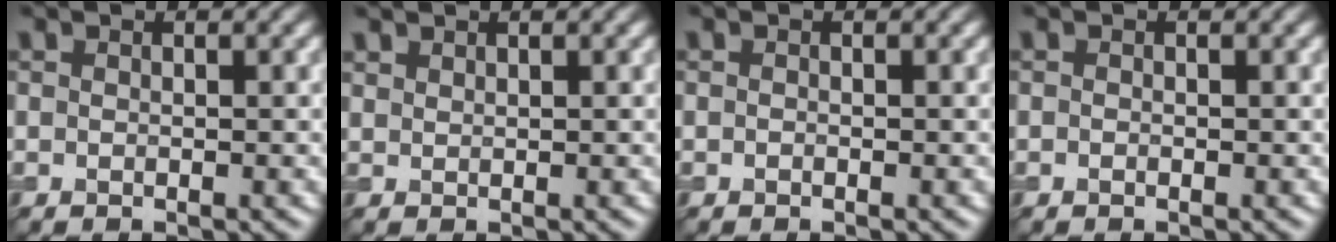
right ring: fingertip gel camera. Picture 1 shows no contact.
{"total": 0.8, "force": [0.8, 0.2, 0.1], "torque": [-0.004, 0.002, 0.021]}
{"total": 0.0}
{"total": 0.0}